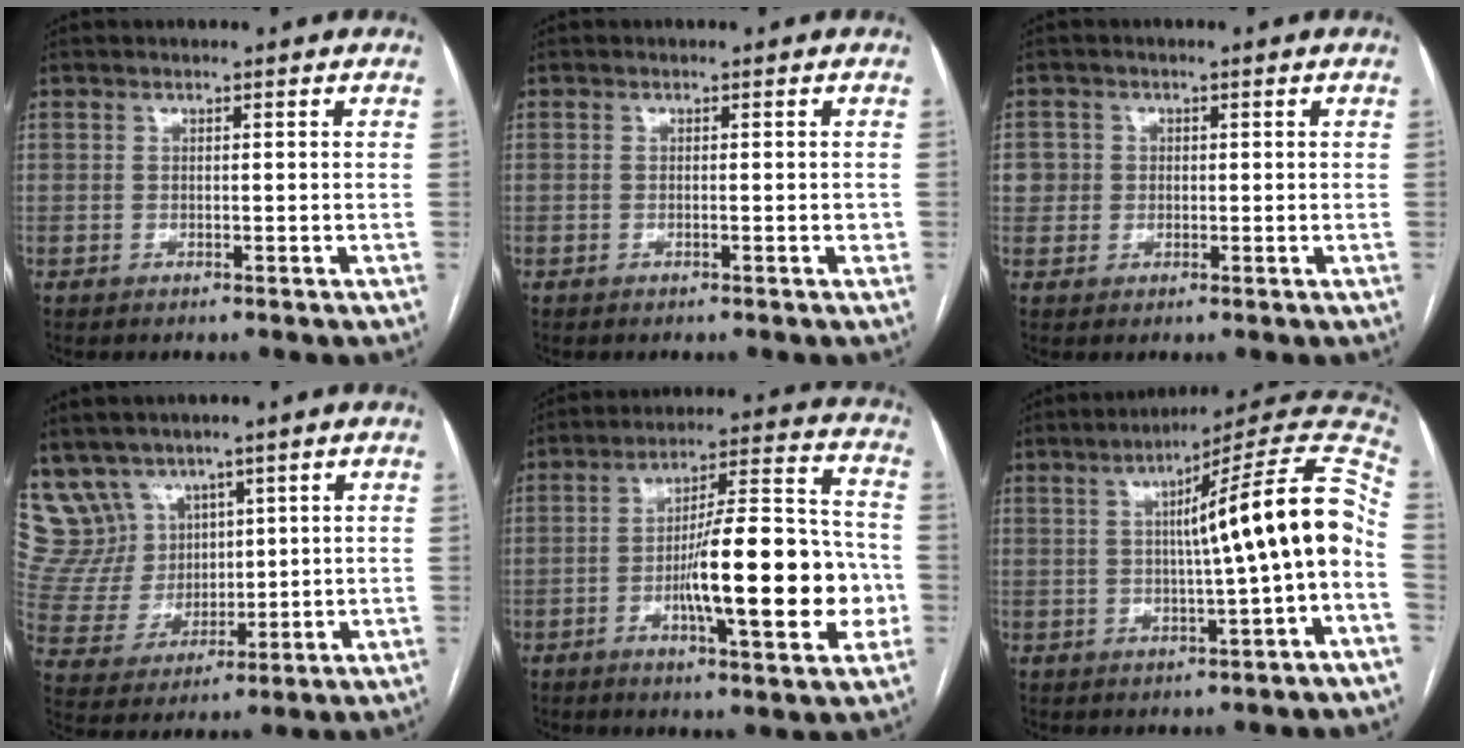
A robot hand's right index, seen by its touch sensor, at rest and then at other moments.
{"total": 1.0, "force": [-0.1, 0.3, 0.9], "torque": [-0.010, 0.001, -0.002]}
{"total": 3.1, "force": [0.5, 3.0, 0.1], "torque": [0.014, 0.010, 0.009]}
{"total": 10.5, "force": [7.8, 7.0, 1.0], "torque": [-0.044, 0.035, 0.179]}
{"total": 18.0, "force": [-4.0, 3.5, 17.2], "torque": [-0.266, 0.017, -0.057]}
{"total": 16.1, "force": [-0.3, -0.3, 16.0], "torque": [-0.221, 0.035, -0.009]}